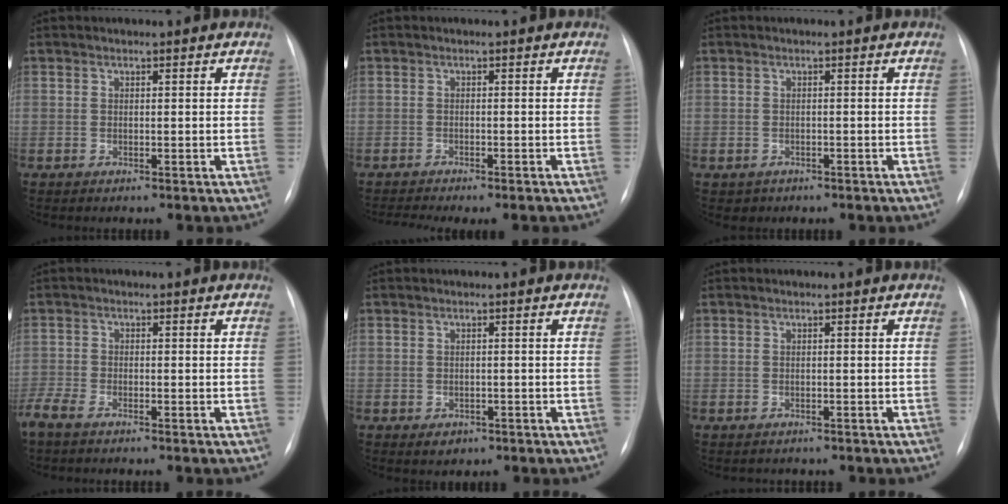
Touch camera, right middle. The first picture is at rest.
{"total": 6.2, "force": [-5.5, 0.5, 2.8], "torque": [-0.029, 0.001, -0.075]}
{"total": 1.5, "force": [-0.9, 1.2, 0.1], "torque": [-0.005, 0.004, -0.008]}
{"total": 4.5, "force": [-3.5, 1.1, 2.6], "torque": [-0.057, -0.011, -0.064]}
{"total": 1.7, "force": [-0.9, 1.3, 0.7], "torque": [-0.008, 0.002, -0.004]}
{"total": 1.3, "force": [-1.1, 0.6, 0.1], "torque": [-0.009, 0.000, -0.014]}